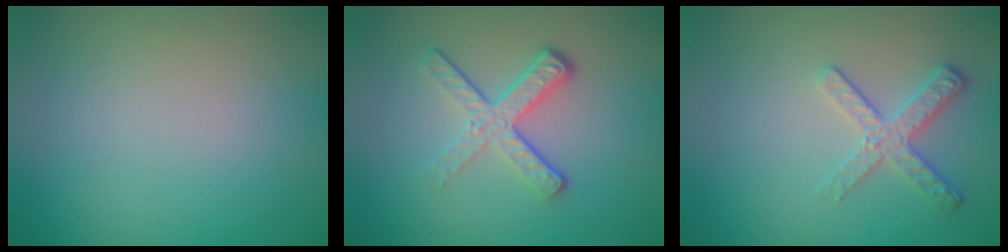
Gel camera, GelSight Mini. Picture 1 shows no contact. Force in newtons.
{"total": 4.2, "press": 2.7, "slide": 3.3}
{"total": 2.6, "press": 2.2, "slide": 1.4}